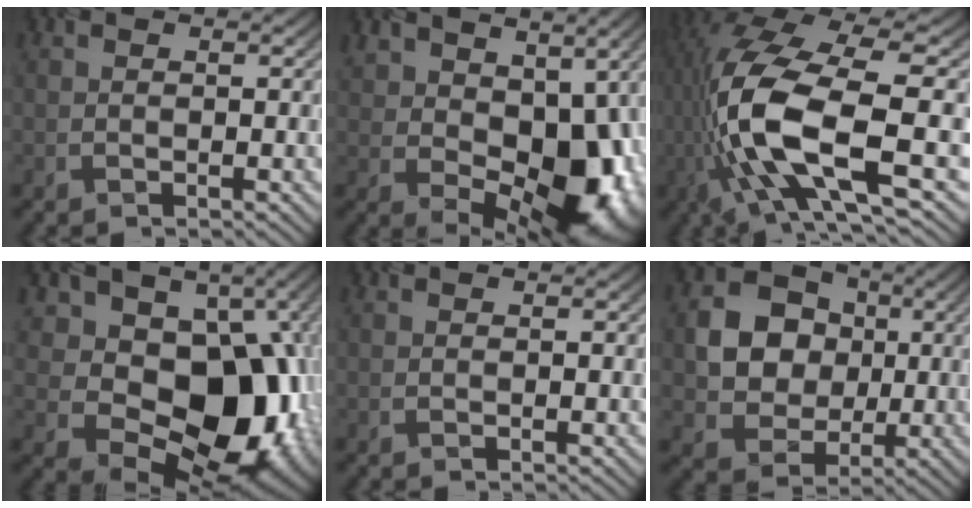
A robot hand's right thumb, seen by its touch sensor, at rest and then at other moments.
{"total": 13.2, "force": [2.4, 8.6, 9.7], "torque": [-0.146, -0.020, 0.065]}
{"total": 15.2, "force": [-1.9, 5.9, 13.9], "torque": [-0.309, -0.006, -0.021]}
{"total": 18.1, "force": [0.9, 14.0, 11.4], "torque": [-0.158, -0.009, 0.017]}
{"total": 0.0}
{"total": 9.2, "force": [0.8, 8.0, 4.4], "torque": [-0.097, 0.004, 0.007]}